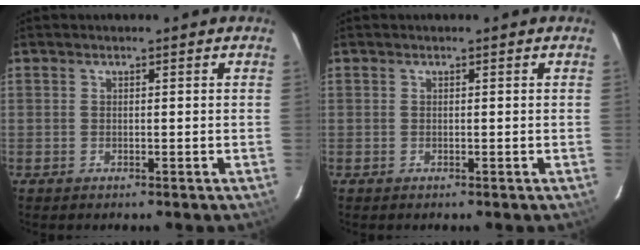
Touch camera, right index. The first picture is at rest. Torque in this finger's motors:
{"motor_torque": [0.00, 0.00, 0.00, 0.00]}